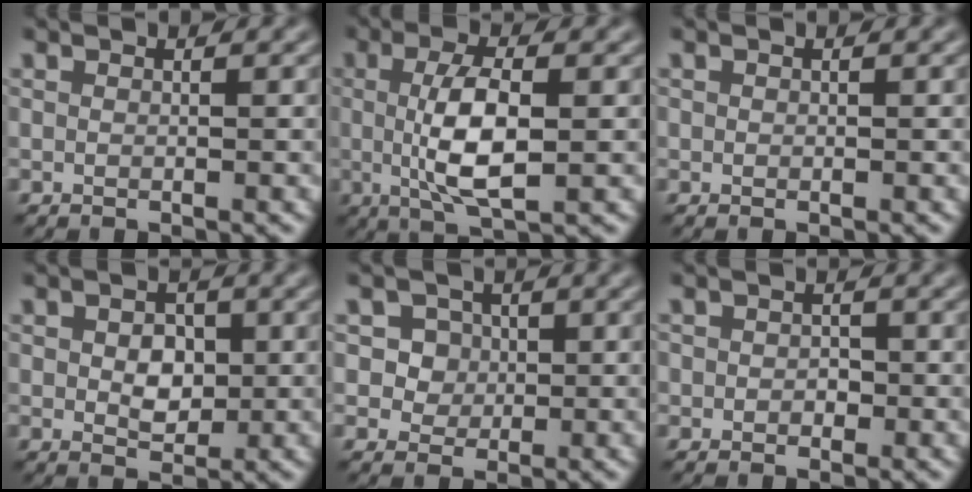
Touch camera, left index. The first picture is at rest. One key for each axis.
{"total": 5.7, "fx": -0.1, "fy": 1.8, "fz": 5.4, "tx": -0.113, "ty": -0.002, "tz": -0.003}
{"total": 0.0}
{"total": 3.1, "fx": 0.1, "fy": 2.1, "fz": 2.3, "tx": -0.041, "ty": -0.001, "tz": 0.001}
{"total": 3.9, "fx": 1.4, "fy": 3.3, "fz": 1.5, "tx": -0.020, "ty": 0.008, "tz": 0.018}
{"total": 1.4, "fx": -0.3, "fy": 1.3, "fz": 0.5, "tx": 0.002, "ty": -0.003, "tz": -0.009}